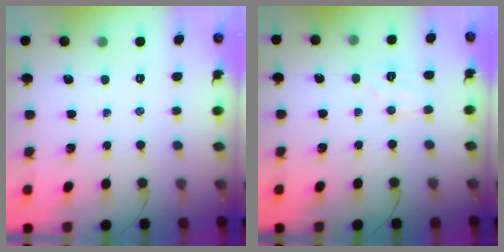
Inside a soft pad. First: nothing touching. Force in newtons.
{"total": 5.5, "press": 5.4, "slide": 1.2}